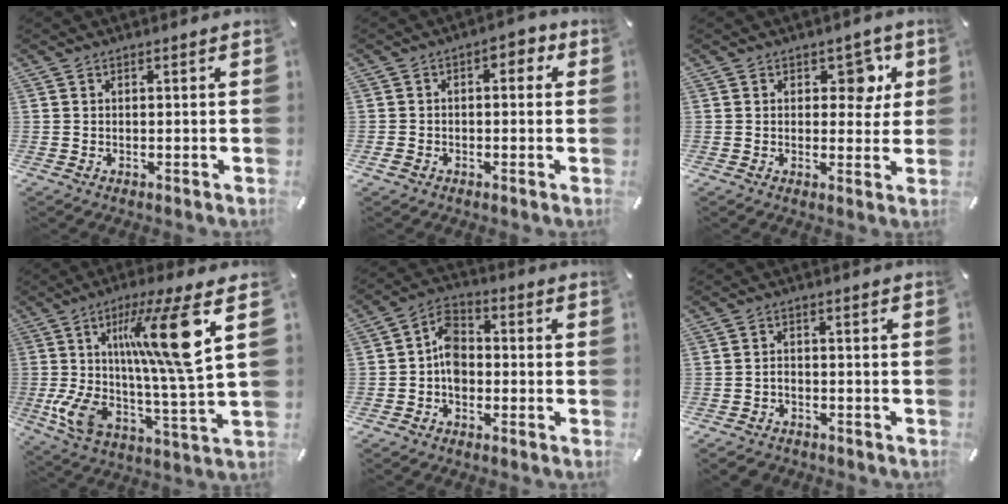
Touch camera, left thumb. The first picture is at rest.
{"total": 3.8, "force": [-1.0, 2.9, 2.2], "torque": [-0.028, 0.010, -0.024]}
{"total": 7.0, "force": [2.6, 4.7, 4.4], "torque": [-0.034, -0.009, 0.036]}
{"total": 22.0, "force": [6.2, 4.4, 20.7], "torque": [-0.366, -0.027, 0.078]}
{"total": 7.1, "force": [-1.6, 5.4, 4.4], "torque": [-0.083, 0.025, -0.024]}
{"total": 2.6, "force": [-1.7, 1.8, 0.7], "torque": [-0.015, 0.011, -0.035]}